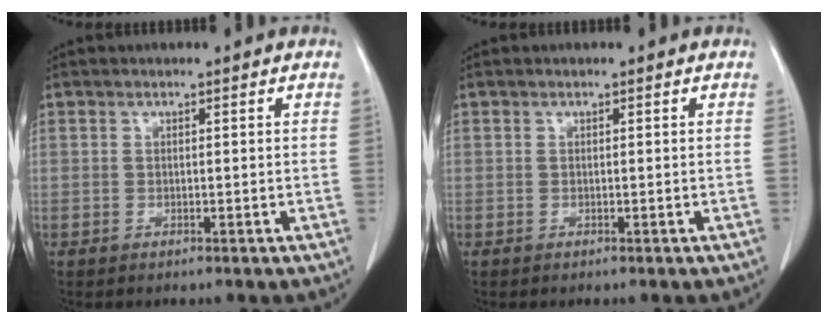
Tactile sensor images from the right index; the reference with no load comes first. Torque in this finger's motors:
{"motor_torque": [0.00, 0.00, 0.00, 0.00]}